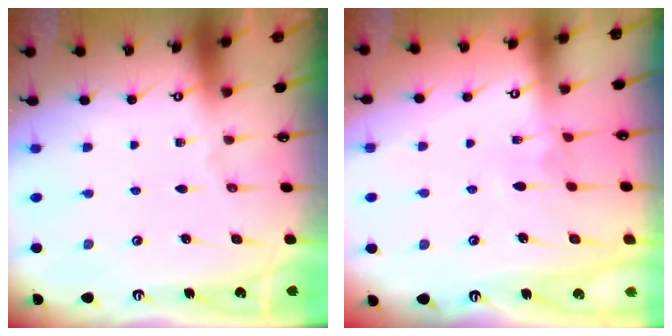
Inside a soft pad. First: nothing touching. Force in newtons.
{"total": 2.4, "press": 2.4, "slide": 0.4}